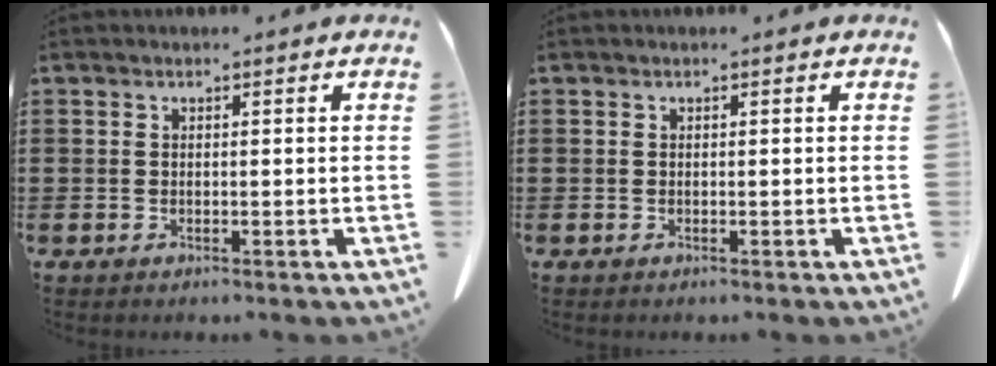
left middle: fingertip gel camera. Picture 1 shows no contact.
{"total": 0.0}